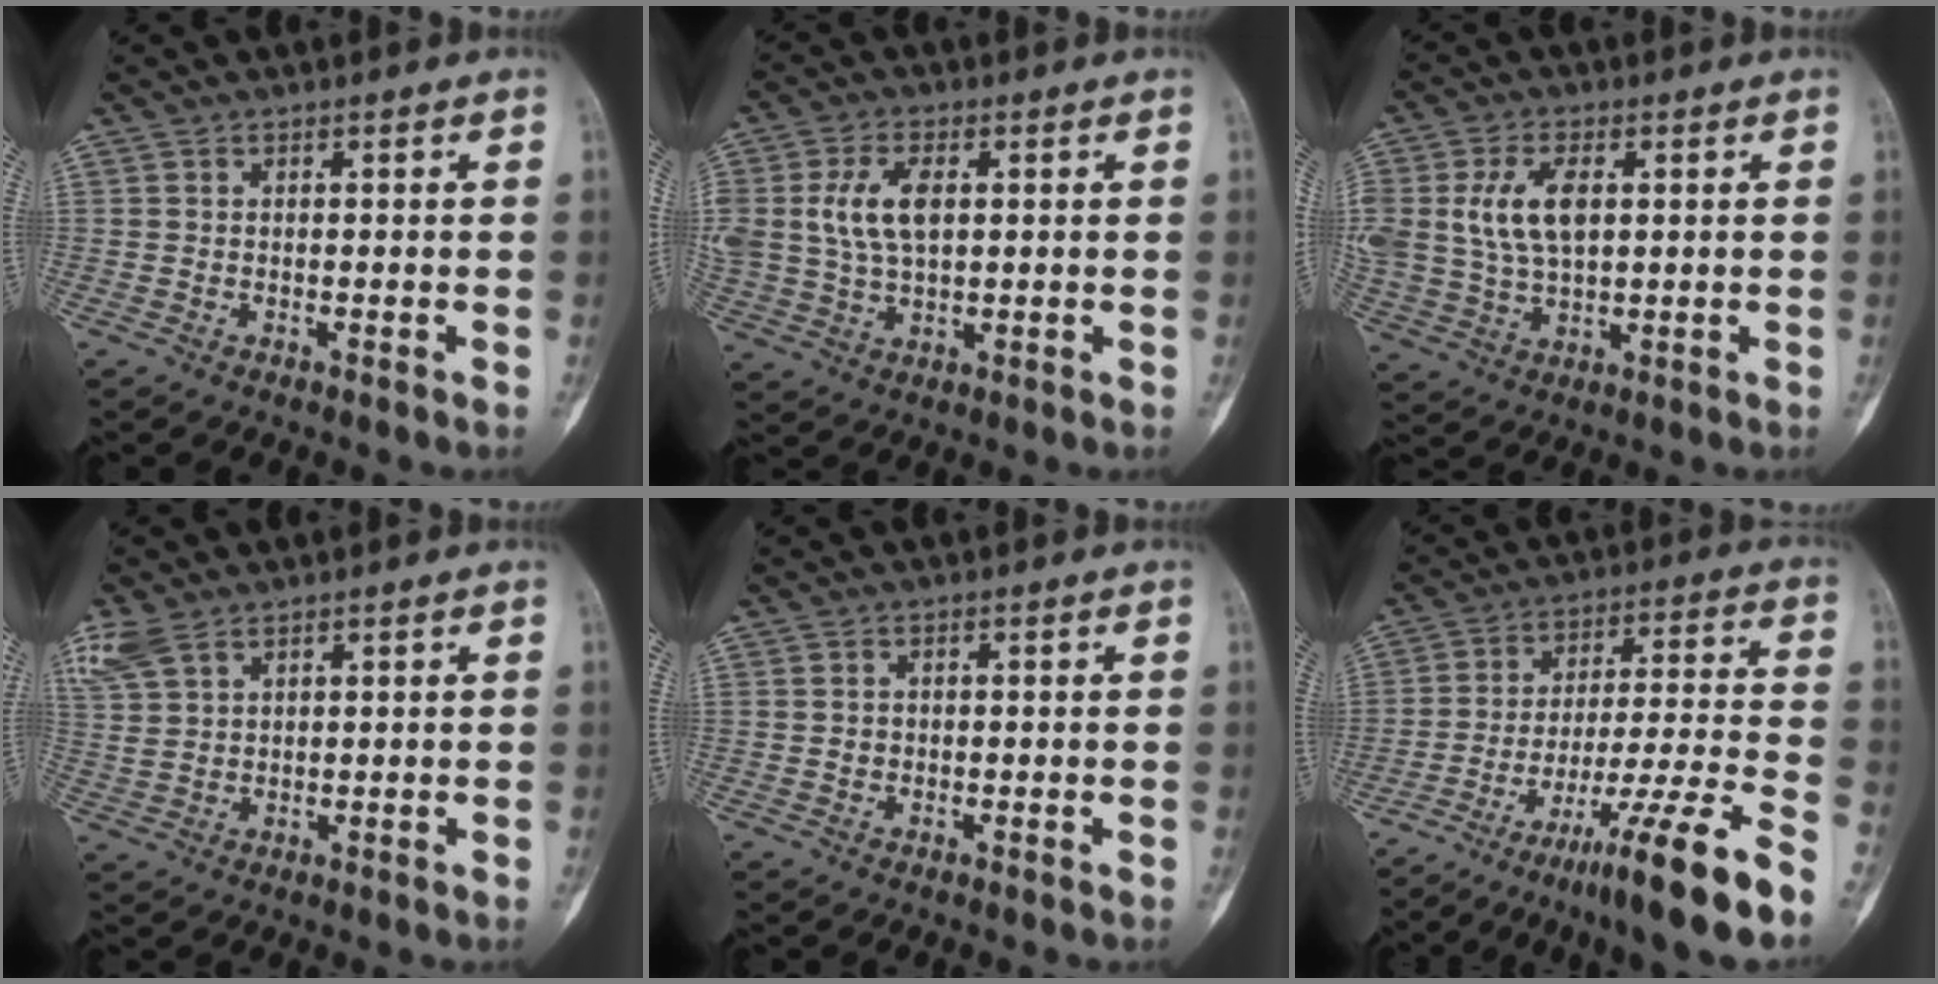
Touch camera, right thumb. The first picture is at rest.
{"total": 9.9, "force": [1.9, 5.7, 7.9], "torque": [-0.164, 0.004, 0.040]}
{"total": 11.4, "force": [2.3, 6.6, 9.0], "torque": [-0.184, 0.003, 0.051]}
{"total": 5.7, "force": [3.8, 2.9, 3.2], "torque": [-0.079, 0.002, 0.089]}
{"total": 0.9, "force": [0.0, 0.9, 0.3], "torque": [-0.001, 0.003, 0.000]}
{"total": 17.7, "force": [-11.9, 0.6, 13.1], "torque": [-0.227, 0.056, -0.191]}